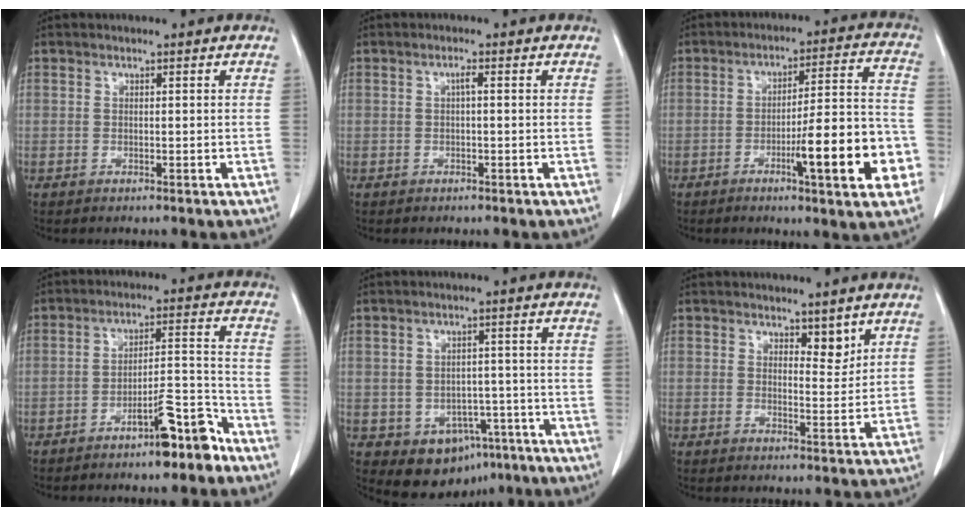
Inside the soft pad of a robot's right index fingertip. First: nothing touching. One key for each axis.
{"total": 1.0, "fx": 0.1, "fy": 0.1, "fz": 1.0, "tx": -0.018, "ty": 0.003, "tz": 0.002}
{"total": 14.9, "fx": -5.3, "fy": 1.6, "fz": 13.8, "tx": -0.187, "ty": 0.012, "tz": -0.075}
{"total": 8.6, "fx": -6.1, "fy": 1.5, "fz": 5.9, "tx": -0.088, "ty": 0.021, "tz": -0.095}
{"total": 8.4, "fx": -4.4, "fy": 6.1, "fz": 3.7, "tx": -0.041, "ty": 0.017, "tz": -0.050}
{"total": 3.1, "fx": 2.2, "fy": 1.3, "fz": 1.8, "tx": -0.020, "ty": -0.011, "tz": 0.035}